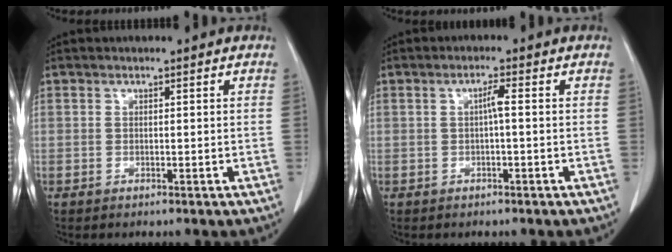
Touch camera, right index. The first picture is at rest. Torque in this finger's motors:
{"motor_torque": [0.29, -0.23, 0.09, 0.03]}